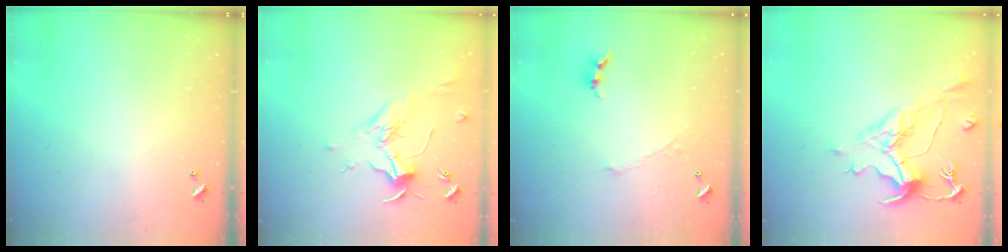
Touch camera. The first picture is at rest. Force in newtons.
{"total": 1.9, "press": 1.7, "slide": 0.7}
{"total": 1.0, "press": 0.9, "slide": 0.4}
{"total": 1.4, "press": 0.2, "slide": 1.4}